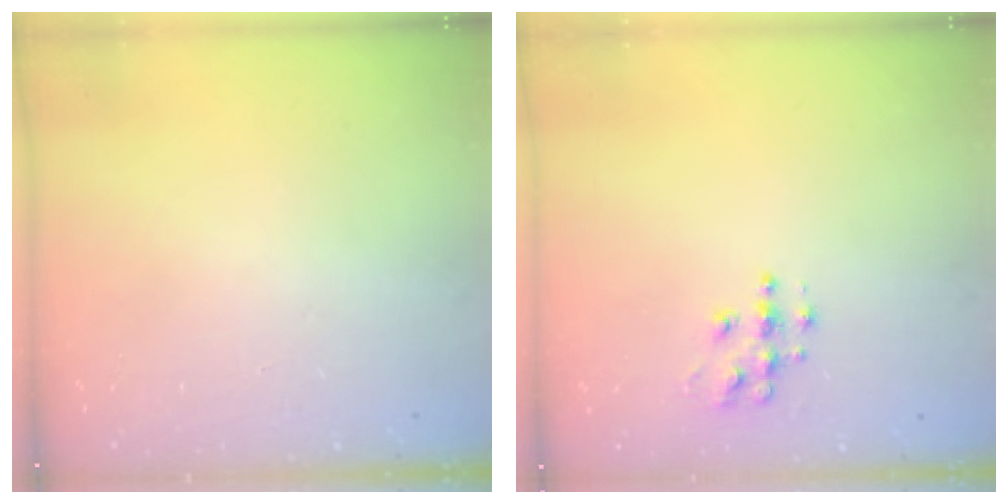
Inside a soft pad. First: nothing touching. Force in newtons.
{"total": 7.0, "press": 6.9, "slide": 0.3}